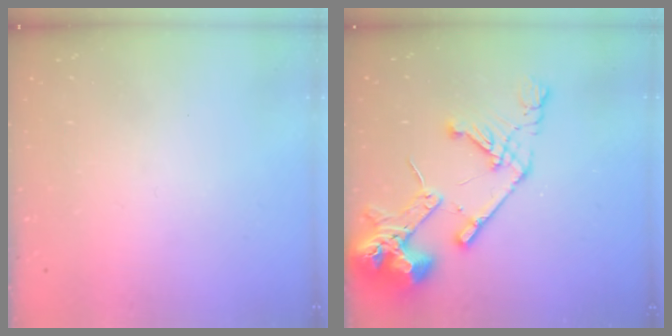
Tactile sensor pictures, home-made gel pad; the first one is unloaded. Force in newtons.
{"total": 17.6, "press": 17.5, "slide": 2.1}